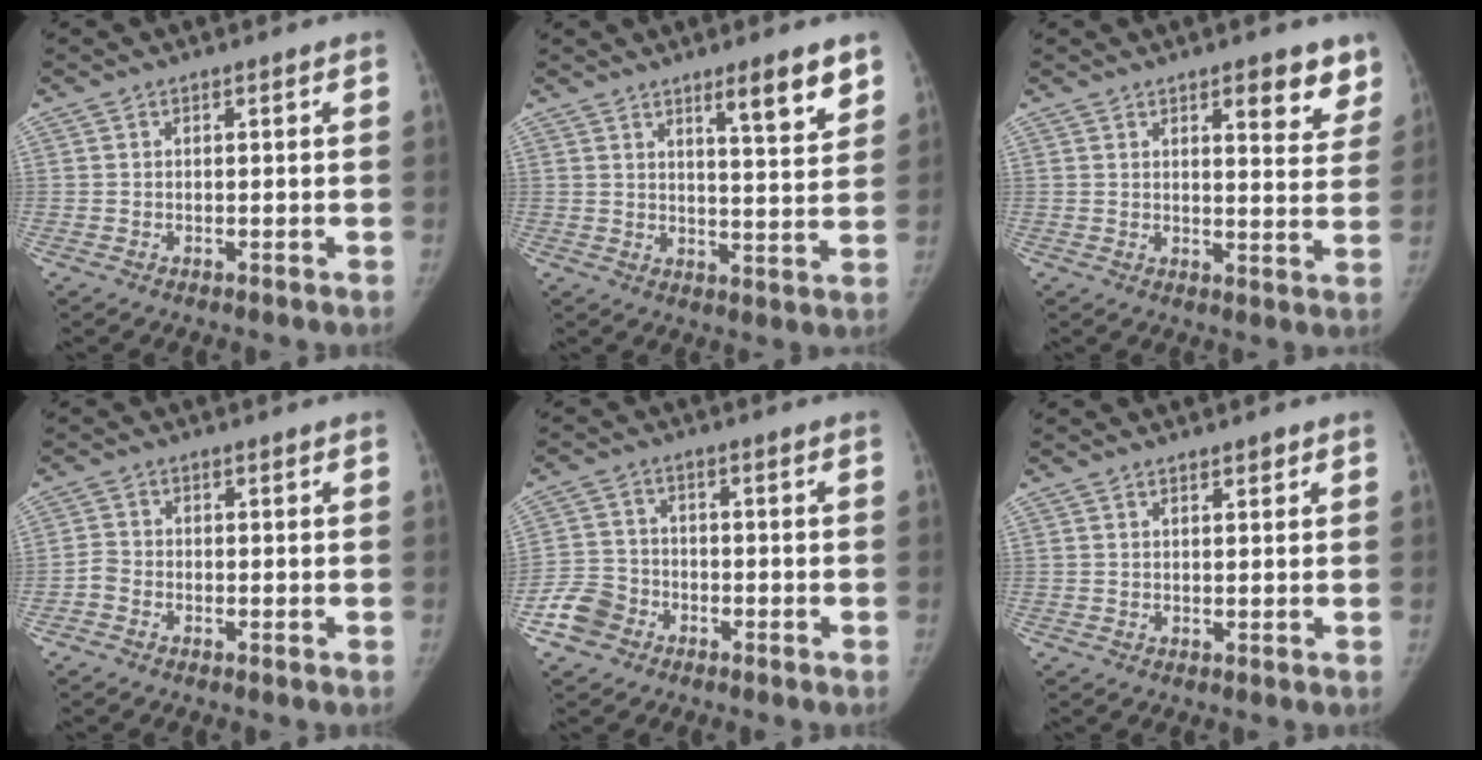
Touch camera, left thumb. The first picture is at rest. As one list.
[{"total": 8.8, "force": [5.7, 1.5, 6.6], "torque": [-0.082, -0.038, 0.084]}, {"total": 8.6, "force": [5.6, 3.1, 5.8], "torque": [-0.035, -0.031, 0.072]}, {"total": 2.1, "force": [-1.2, 1.4, 0.9], "torque": [-0.017, 0.006, -0.030]}, {"total": 6.2, "force": [-3.5, 4.8, 1.7], "torque": [-0.022, 0.021, -0.071]}, {"total": 1.4, "force": [1.0, 0.6, 0.8], "torque": [-0.004, -0.005, 0.014]}]